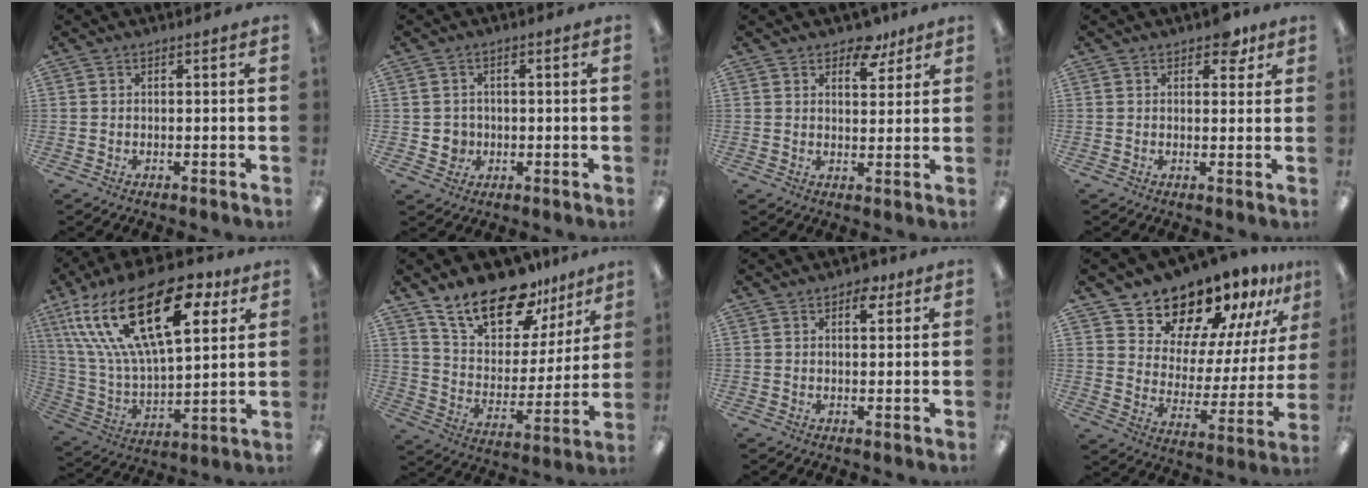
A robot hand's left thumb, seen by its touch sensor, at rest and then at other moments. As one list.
[{"total": 3.8, "force": [-0.4, 3.7, 0.7], "torque": [-0.002, 0.001, -0.008]}, {"total": 6.6, "force": [4.9, 3.5, 2.7], "torque": [-0.018, -0.025, 0.082]}, {"total": 4.3, "force": [2.8, 2.4, 2.2], "torque": [-0.016, -0.006, 0.044]}, {"total": 30.1, "force": [14.5, 13.7, 22.6], "torque": [-0.427, -0.062, 0.247]}, {"total": 18.4, "force": [14.1, 8.5, 8.3], "torque": [-0.149, -0.087, 0.251]}, {"total": 3.6, "force": [2.0, 1.9, 2.3], "torque": [-0.009, -0.012, 0.026]}, {"total": 14.7, "force": [13.7, 5.0, 1.8], "torque": [-0.041, -0.131, 0.239]}]